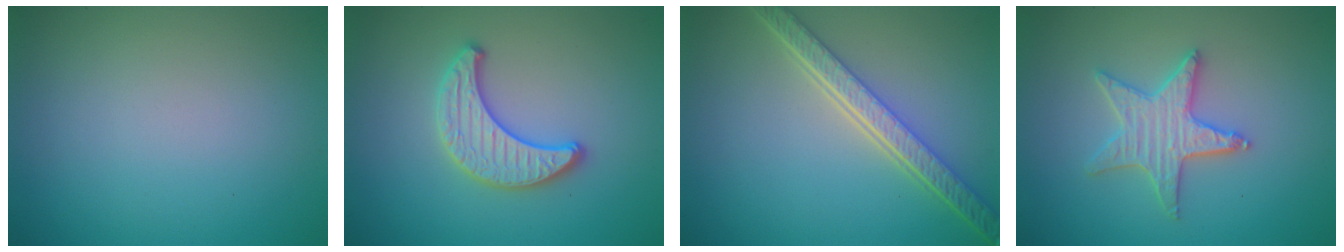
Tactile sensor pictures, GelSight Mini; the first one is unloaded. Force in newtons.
{"total": 3.4, "press": 3.3, "slide": 0.5}
{"total": 5.4, "press": 4.1, "slide": 3.5}
{"total": 3.5, "press": 3.3, "slide": 1.0}